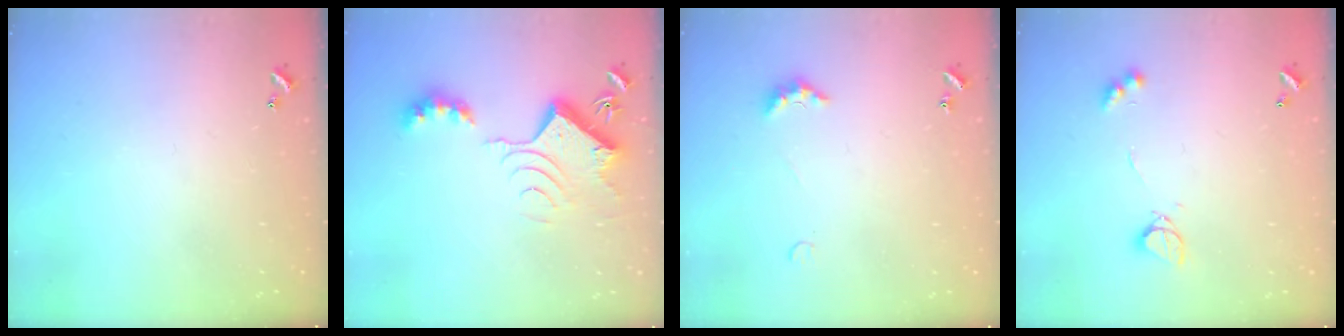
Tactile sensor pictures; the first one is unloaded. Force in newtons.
{"total": 9.8, "press": 9.8, "slide": 0.7}
{"total": 2.7, "press": 2.6, "slide": 0.7}
{"total": 3.2, "press": 3.1, "slide": 0.6}